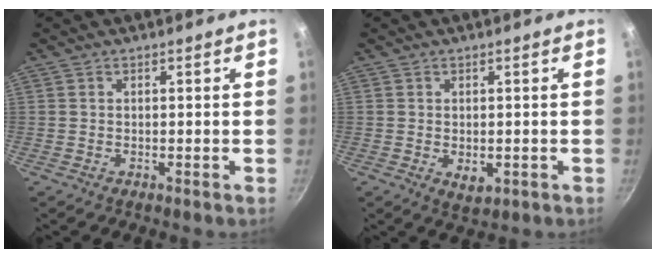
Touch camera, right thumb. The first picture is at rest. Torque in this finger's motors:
{"motor_torque": [-0.36, 0.24, -0.14, 0.43, -0.03]}